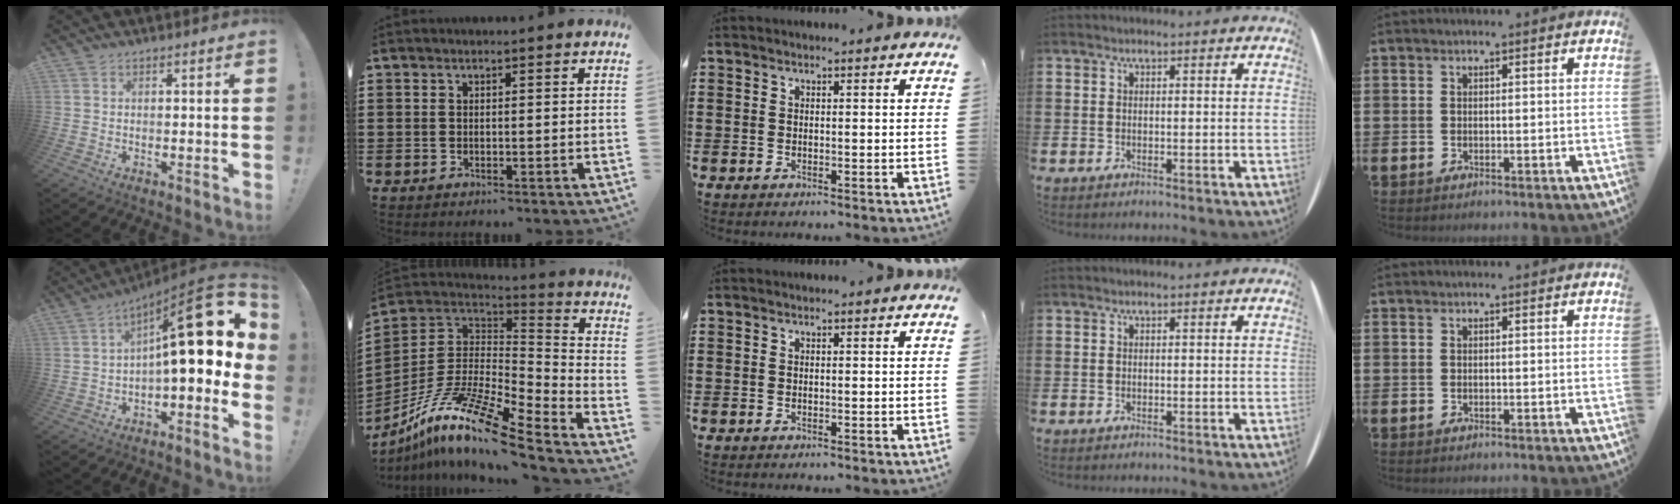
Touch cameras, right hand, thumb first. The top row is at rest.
{"thumb": {"total": 21.3, "force": [3.9, 6.5, 19.9], "torque": [-0.287, -0.025, 0.064]}, "index": {"total": 14.1, "force": [-9.5, 2.5, 10.1], "torque": [-0.206, 0.012, -0.185]}}